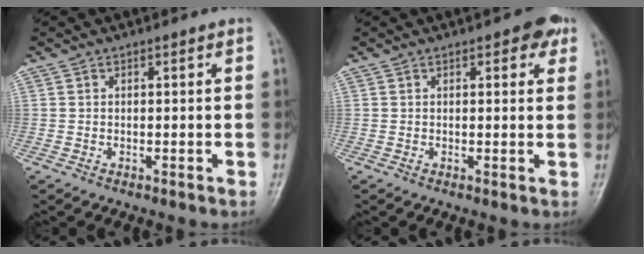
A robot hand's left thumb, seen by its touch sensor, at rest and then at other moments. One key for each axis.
{"total": 4.1, "fx": 2.0, "fy": 1.9, "fz": 2.9, "tx": -0.016, "ty": -0.003, "tz": 0.017}